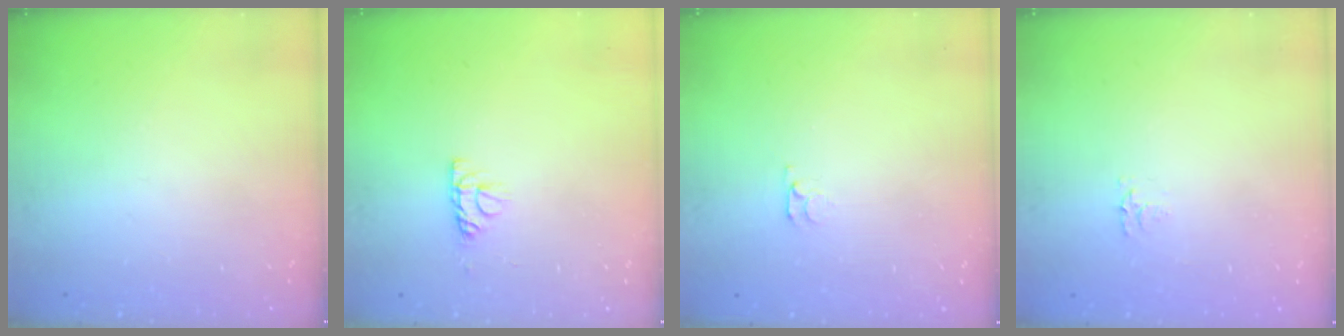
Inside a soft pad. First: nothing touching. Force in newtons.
{"total": 5.4, "press": 5.3, "slide": 0.6}
{"total": 3.4, "press": 3.3, "slide": 0.4}
{"total": 2.6, "press": 2.6, "slide": 0.4}